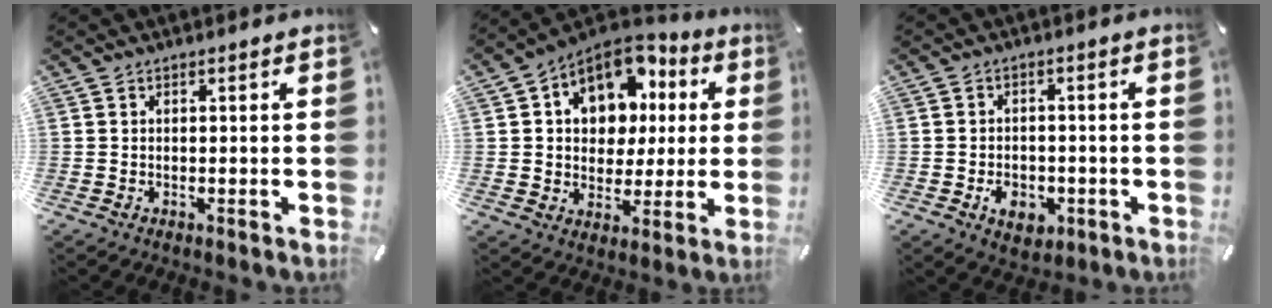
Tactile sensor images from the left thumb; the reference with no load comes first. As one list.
[{"total": 12.4, "force": [4.7, 10.1, 5.3], "torque": [-0.095, -0.022, 0.092]}, {"total": 6.3, "force": [-2.2, 4.9, 3.2], "torque": [-0.048, 0.005, -0.040]}]